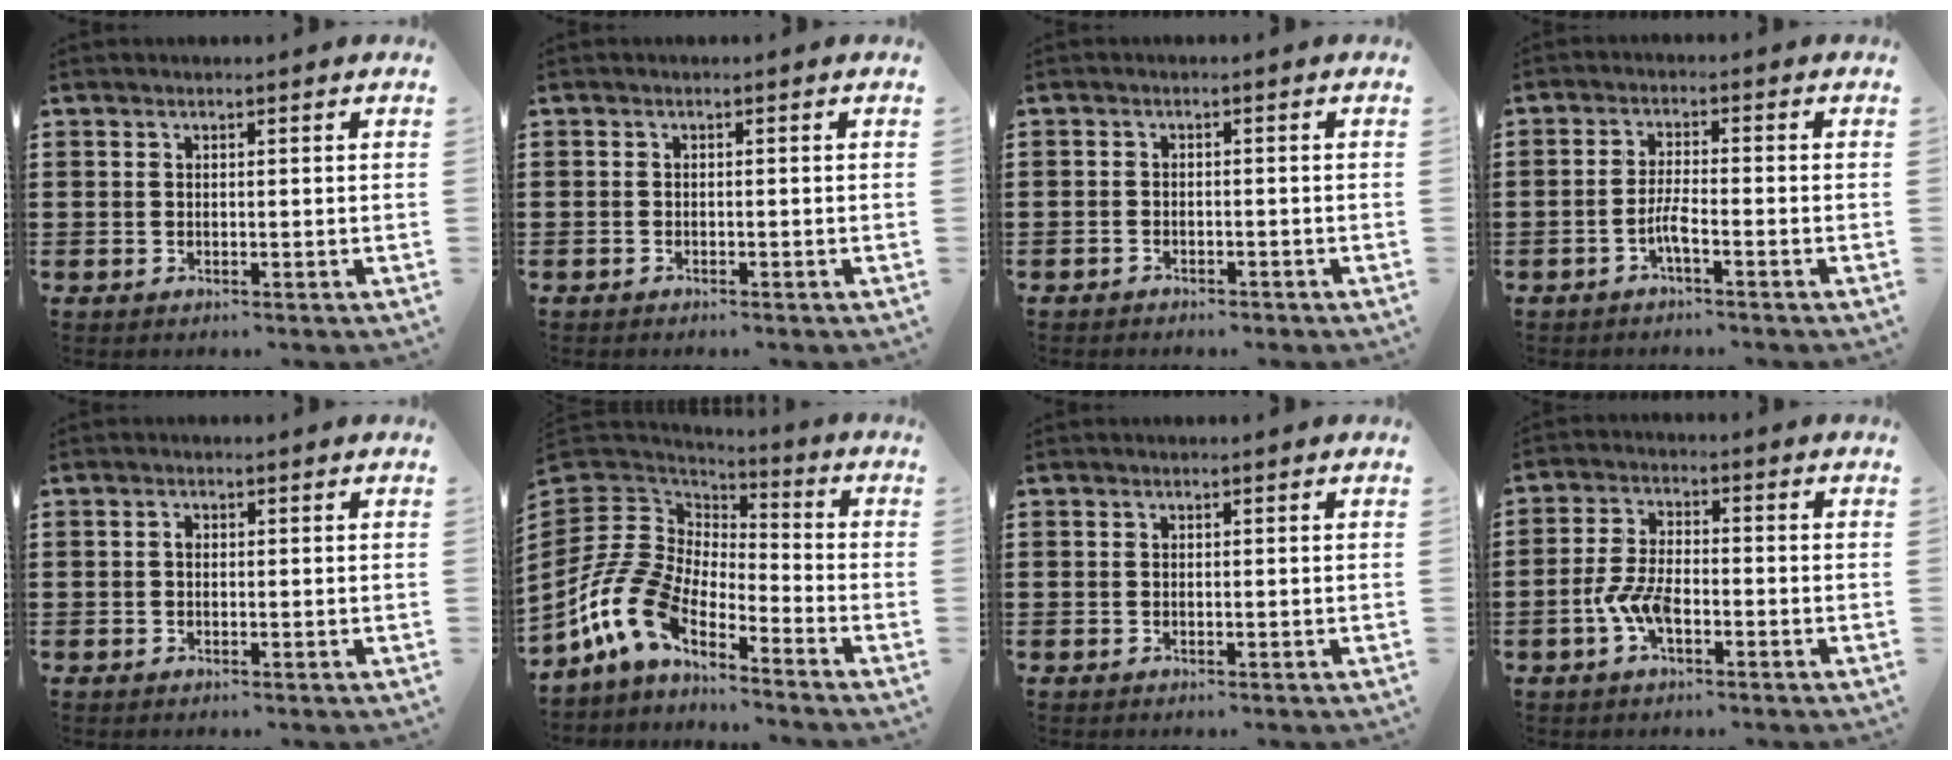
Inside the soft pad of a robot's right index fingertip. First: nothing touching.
{"total": 0.6, "force": [-0.5, 0.2, 0.1], "torque": [-0.004, -0.001, -0.011]}
{"total": 1.3, "force": [-1.2, 0.4, 0.1], "torque": [-0.006, 0.003, -0.027]}
{"total": 3.2, "force": [-1.8, 0.3, 2.7], "torque": [-0.070, -0.008, -0.038]}
{"total": 1.0, "force": [-0.1, 0.6, 0.7], "torque": [-0.016, 0.001, -0.003]}
{"total": 11.3, "force": [-7.4, 5.6, 6.5], "torque": [-0.188, -0.006, -0.160]}
{"total": 0.0}
{"total": 5.7, "force": [-2.4, 2.5, 4.6], "torque": [-0.112, -0.006, -0.049]}